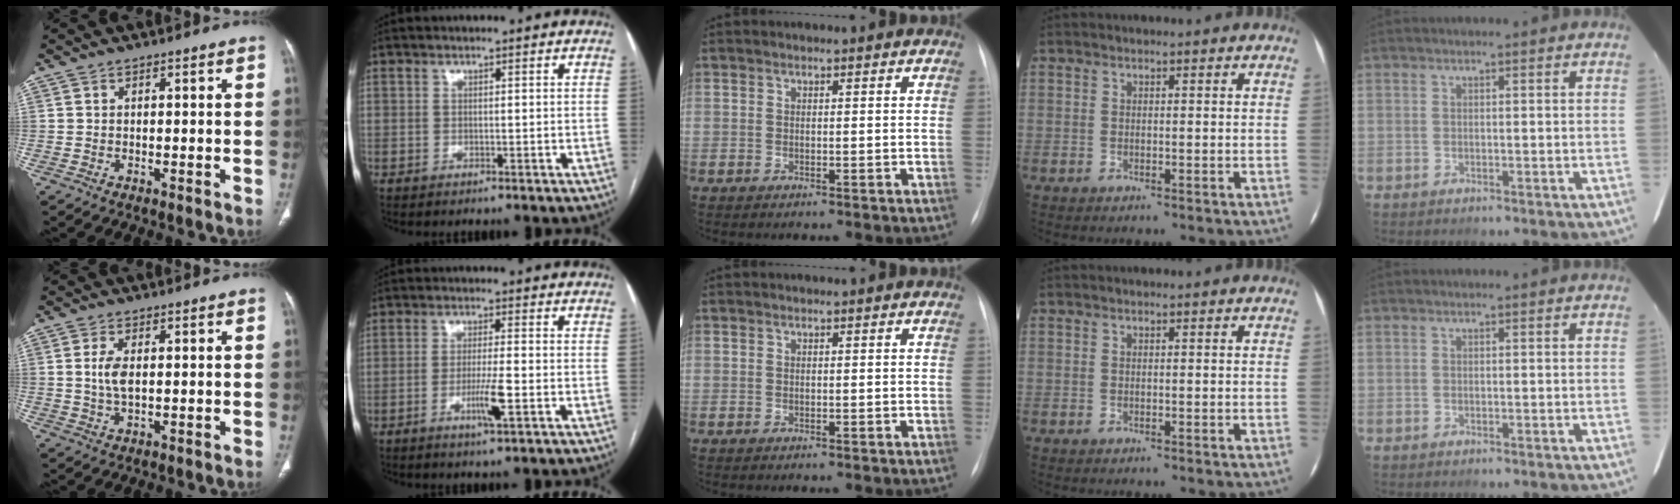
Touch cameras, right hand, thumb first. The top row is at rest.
{"thumb": {"total": 4.2, "force": [0.5, 2.0, 3.6], "torque": [-0.082, -0.001, 0.014]}, "index": {"total": 5.0, "force": [-1.8, -0.2, 4.6], "torque": [-0.090, -0.009, -0.031]}}